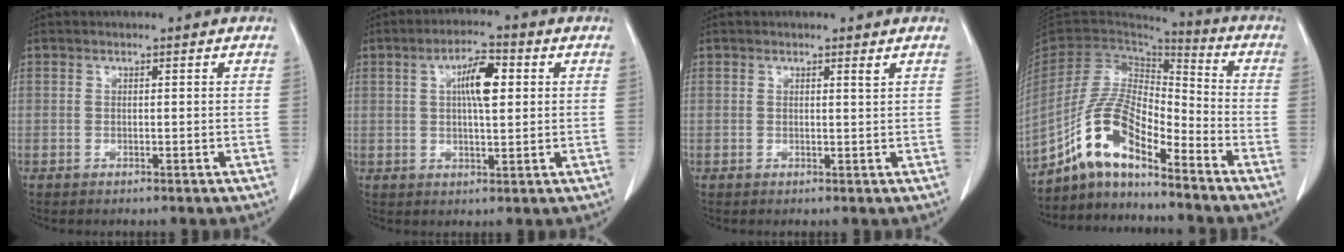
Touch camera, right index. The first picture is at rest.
{"total": 6.5, "force": [1.6, 1.7, 6.0], "torque": [-0.106, 0.010, 0.027]}
{"total": 0.6, "force": [0.4, -0.1, 0.4], "torque": [-0.016, -0.006, 0.008]}
{"total": 11.8, "force": [-8.2, 3.1, 7.9], "torque": [-0.171, 0.021, -0.155]}